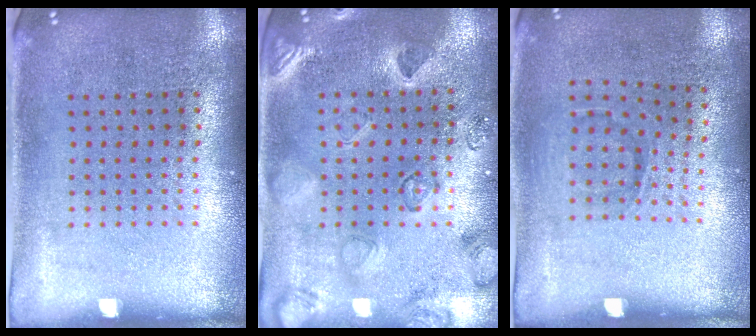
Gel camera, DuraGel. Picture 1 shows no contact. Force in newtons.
{"total": 2.3, "press": 2.0, "slide": 1.0}
{"total": 0.9, "press": 0.6, "slide": 0.7}